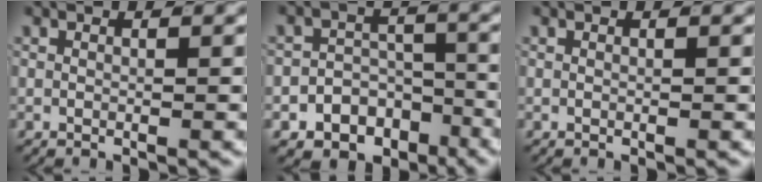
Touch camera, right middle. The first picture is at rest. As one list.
[{"total": 10.9, "force": [-8.3, 6.8, 2.1], "torque": [-0.007, -0.022, -0.139]}, {"total": 0.0}]